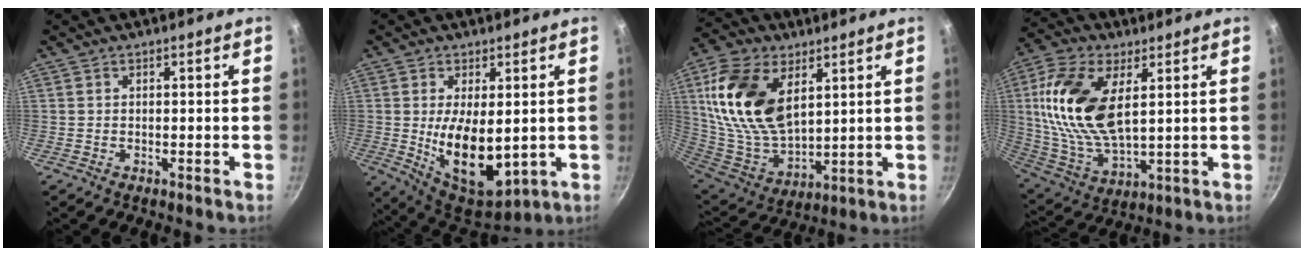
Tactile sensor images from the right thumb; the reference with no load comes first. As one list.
[{"total": 13.8, "force": [-0.2, 6.8, 12.0], "torque": [-0.180, -0.026, 0.017]}, {"total": 20.8, "force": [7.0, 12.3, 15.3], "torque": [-0.281, -0.031, 0.145]}, {"total": 19.2, "force": [4.6, 10.0, 15.8], "torque": [-0.310, -0.011, 0.092]}]